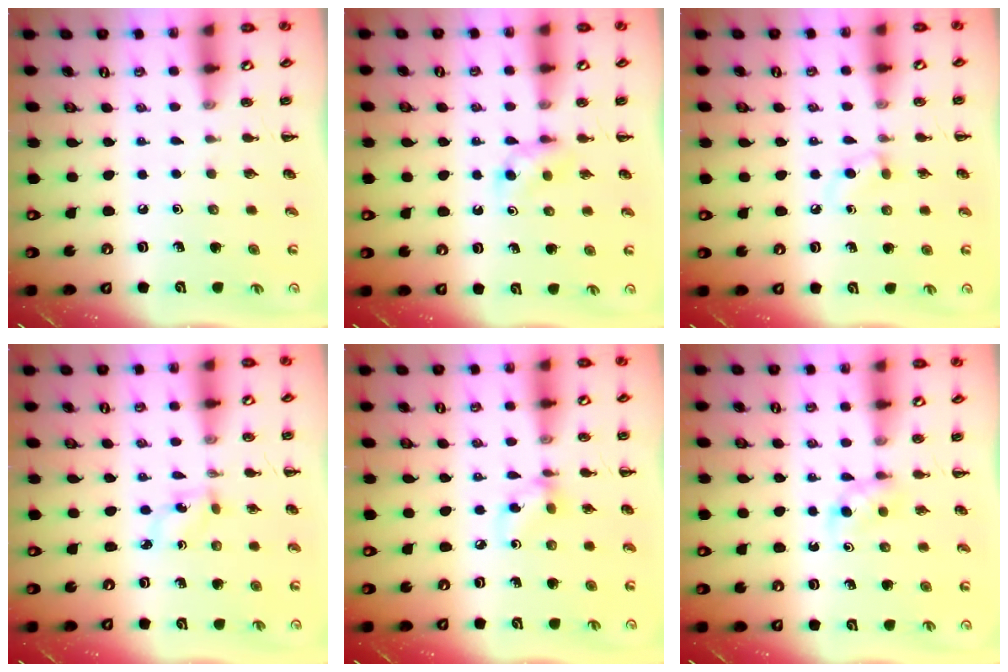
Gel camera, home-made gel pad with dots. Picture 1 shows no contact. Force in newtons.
{"total": 3.1, "press": 2.9, "slide": 1.1}
{"total": 3.5, "press": 3.2, "slide": 1.3}
{"total": 2.7, "press": 2.6, "slide": 0.9}
{"total": 4.2, "press": 4.2, "slide": 0.5}
{"total": 3.1, "press": 2.8, "slide": 1.2}